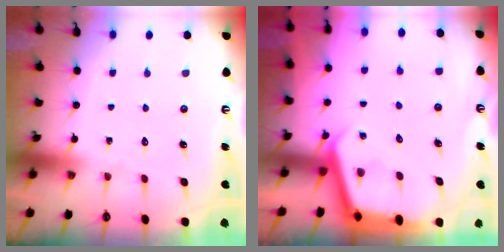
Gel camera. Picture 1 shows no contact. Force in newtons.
{"total": 3.6, "press": 3.6, "slide": 0.3}